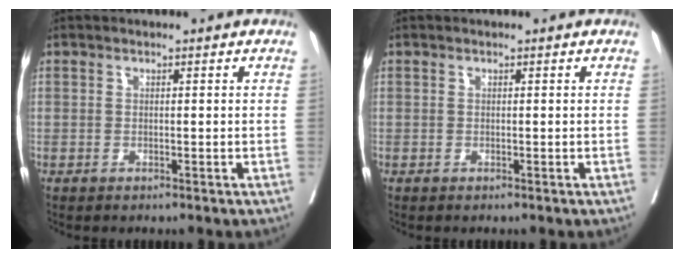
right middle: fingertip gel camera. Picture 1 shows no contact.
{"total": 0.0}